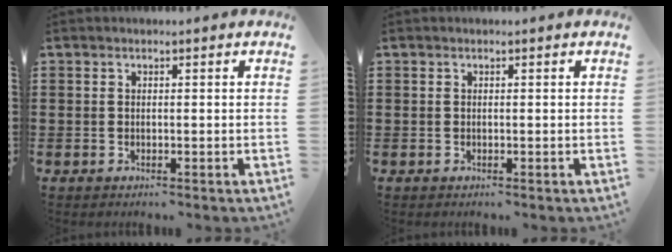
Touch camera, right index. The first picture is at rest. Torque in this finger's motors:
{"motor_torque": [0.27, 0.51, 0.00, 0.00]}